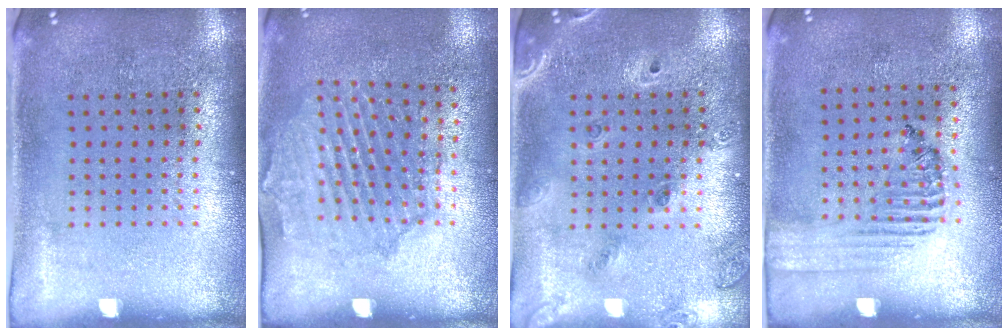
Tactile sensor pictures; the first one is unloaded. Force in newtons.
{"total": 1.5, "press": 1.5, "slide": 0.4}
{"total": 1.6, "press": 1.4, "slide": 0.9}
{"total": 1.4, "press": 1.1, "slide": 0.9}